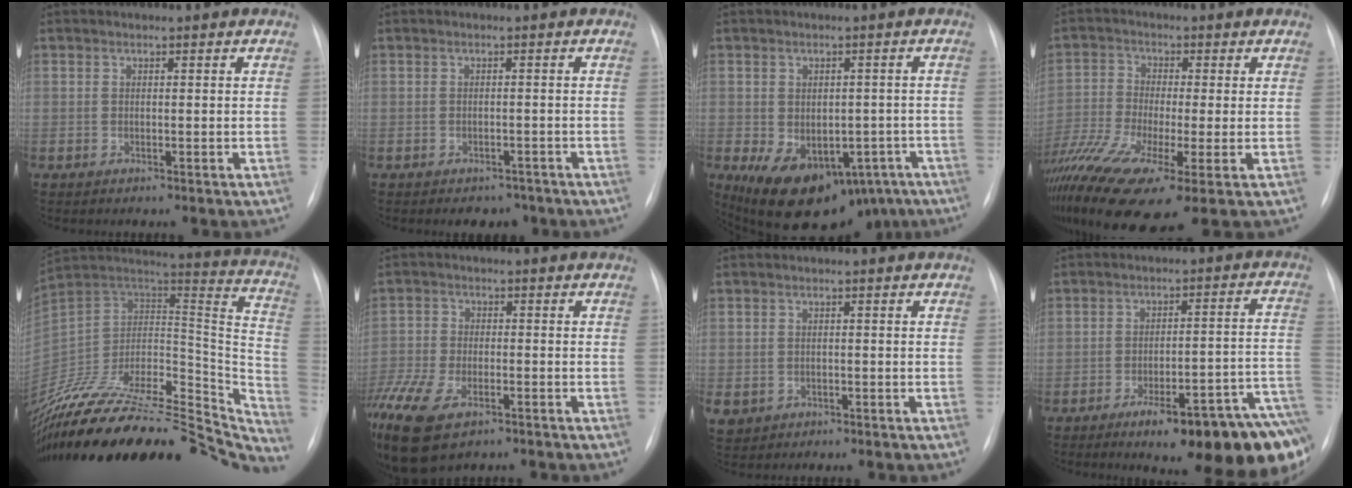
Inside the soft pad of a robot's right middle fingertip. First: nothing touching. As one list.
[{"total": 3.3, "force": [-2.6, 1.8, 0.8], "torque": [-0.003, 0.004, -0.028]}, {"total": 15.1, "force": [-8.7, 9.3, 8.2], "torque": [-0.124, 0.006, -0.105]}, {"total": 16.1, "force": [-8.5, 2.9, 13.4], "torque": [-0.290, -0.040, -0.153]}, {"total": 41.9, "force": [-36.4, 12.4, 16.7], "torque": [-0.236, -0.033, -0.506]}, {"total": 19.4, "force": [-12.0, 9.7, 11.8], "torque": [-0.345, -0.037, -0.204]}, {"total": 4.3, "force": [-2.1, 3.6, 0.9], "torque": [-0.025, 0.004, -0.026]}, {"total": 20.1, "force": [-12.1, 3.0, 15.8], "torque": [-0.103, 0.024, -0.159]}]